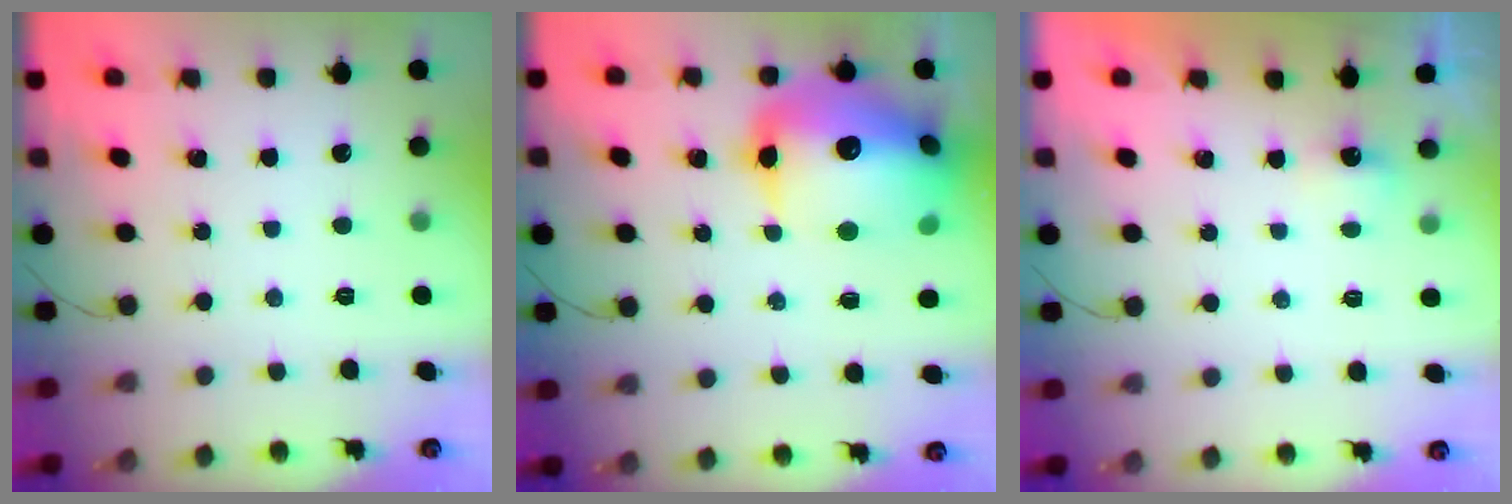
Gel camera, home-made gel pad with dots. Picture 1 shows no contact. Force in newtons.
{"total": 24.9, "press": 24.4, "slide": 5.1}
{"total": 2.2, "press": 2.2, "slide": 0.5}